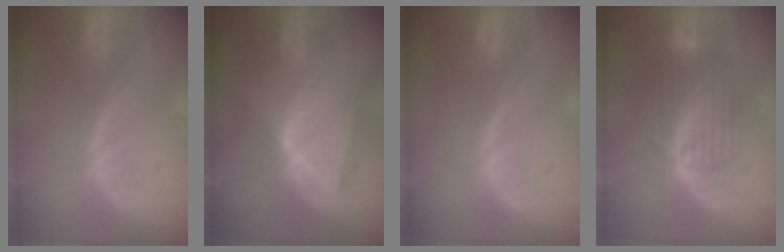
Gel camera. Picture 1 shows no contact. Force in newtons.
{"total": 9.0, "press": 7.9, "slide": 4.3}
{"total": 0.0}
{"total": 6.6, "press": 6.5, "slide": 1.3}